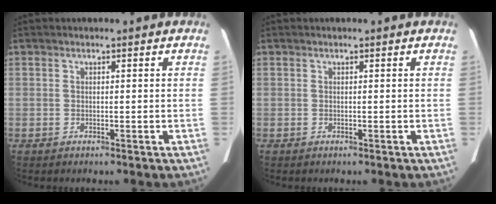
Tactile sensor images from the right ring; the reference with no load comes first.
{"total": 0.0}